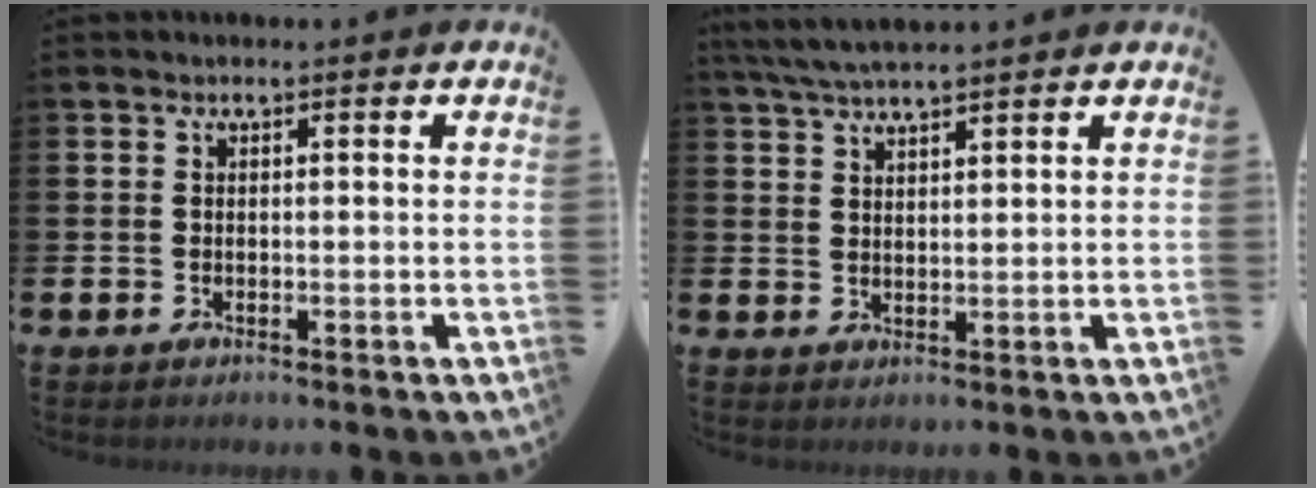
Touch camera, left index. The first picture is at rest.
{"total": 4.3, "force": [4.0, 0.4, 1.6], "torque": [-0.043, -0.009, 0.075]}